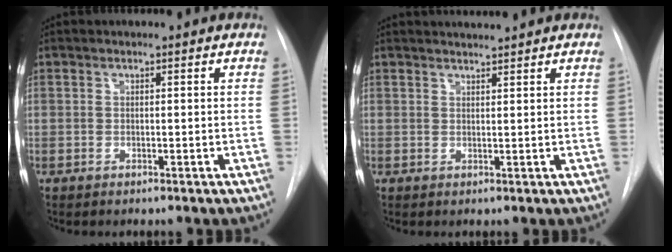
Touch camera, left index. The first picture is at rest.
{"total": 1.6, "force": [1.5, -0.5, 0.2], "torque": [-0.002, 0.005, 0.029]}